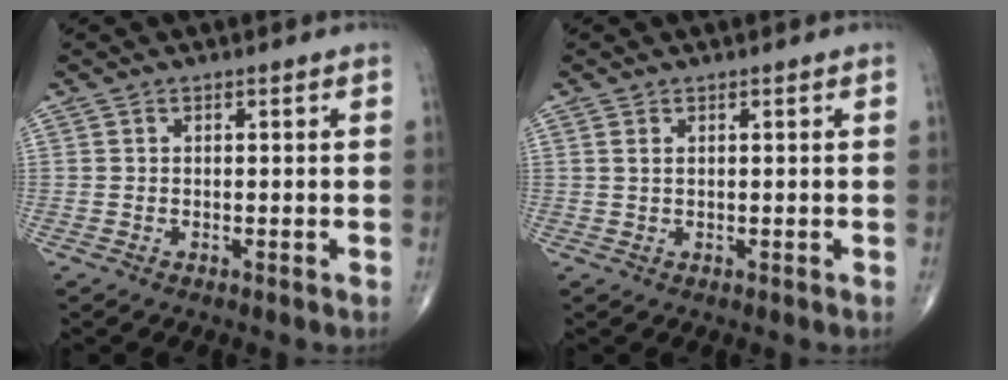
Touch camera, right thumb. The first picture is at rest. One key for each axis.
{"total": 0.8, "fx": 0.4, "fy": 0.3, "fz": 0.6, "tx": -0.011, "ty": 0.006, "tz": 0.009}